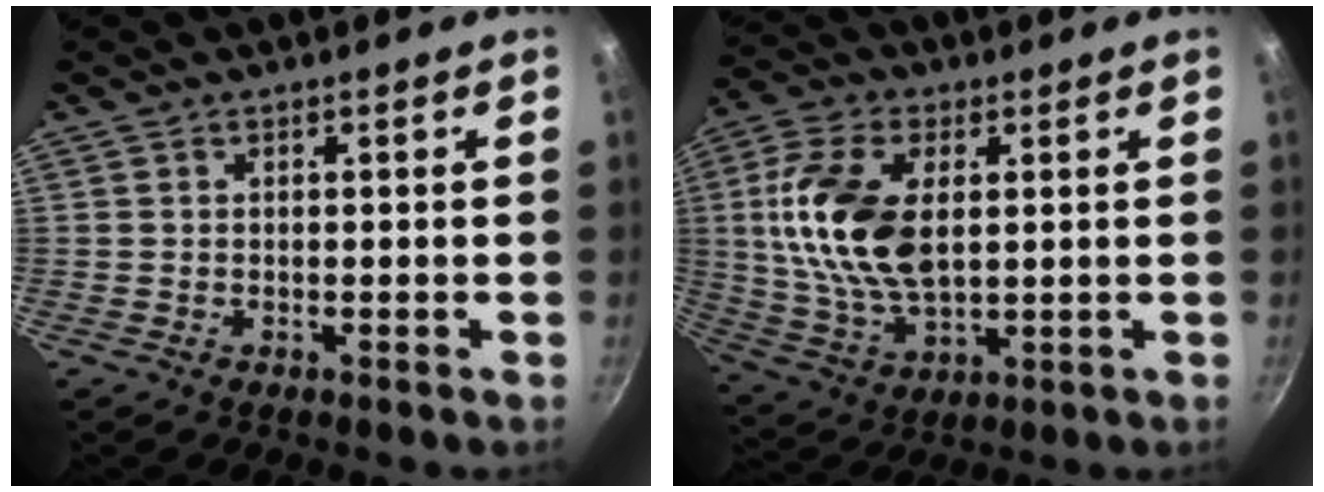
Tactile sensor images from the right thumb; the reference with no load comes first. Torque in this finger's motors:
{"motor_torque": [2.04, 2.18, 1.84, 0.24, 0.29]}